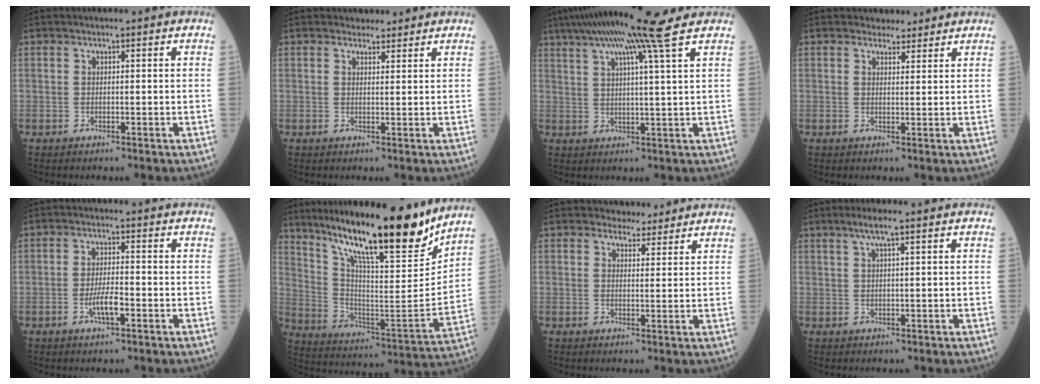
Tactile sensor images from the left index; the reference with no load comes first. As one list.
[{"total": 2.3, "force": [2.1, 1.0, 0.1], "torque": [-0.002, 0.003, 0.030]}, {"total": 12.7, "force": [9.2, -1.6, 8.5], "torque": [-0.143, 0.020, 0.131]}, {"total": 2.8, "force": [2.5, 1.2, 0.2], "torque": [-0.004, 0.003, 0.035]}, {"total": 3.7, "force": [-1.5, 0.7, 3.3], "torque": [-0.068, 0.000, -0.029]}, {"total": 23.4, "force": [19.2, 2.4, 13.2], "torque": [-0.229, -0.040, 0.305]}, {"total": 3.8, "force": [3.4, 1.6, 0.3], "torque": [-0.005, 0.002, 0.043]}, {"total": 3.0, "force": [1.9, 0.0, 2.4], "torque": [-0.053, 0.008, 0.037]}]